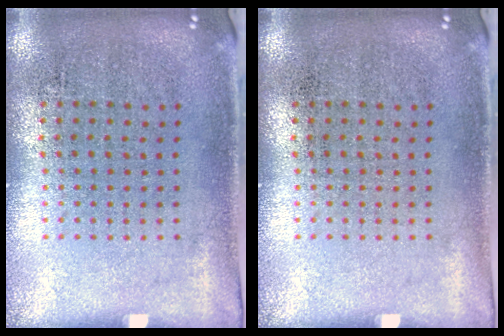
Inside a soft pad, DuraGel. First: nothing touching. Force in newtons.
{"total": 0.0}